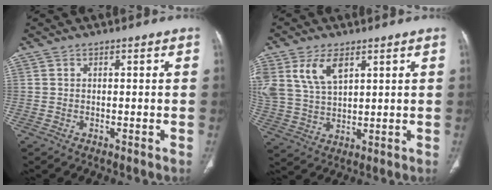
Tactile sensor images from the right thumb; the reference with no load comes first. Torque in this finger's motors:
{"motor_torque": [0.10, 0.13, 0.73, 0.78, 0.11]}